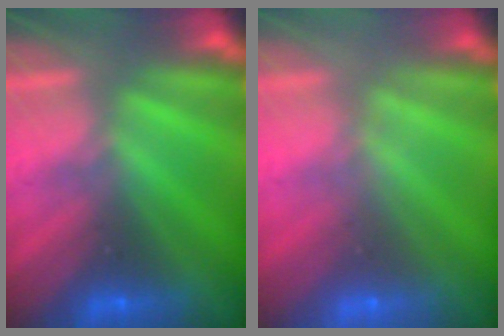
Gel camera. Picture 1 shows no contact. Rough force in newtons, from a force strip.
{"total": 1.9}